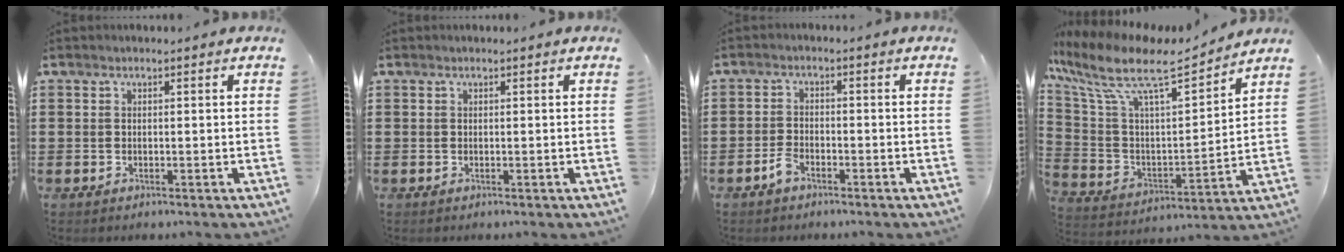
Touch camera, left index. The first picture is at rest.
{"total": 0.0}
{"total": 2.7, "force": [-1.9, 1.1, 1.6], "torque": [-0.044, 0.002, -0.041]}
{"total": 10.9, "force": [7.6, 2.5, 7.5], "torque": [-0.179, -0.047, 0.120]}